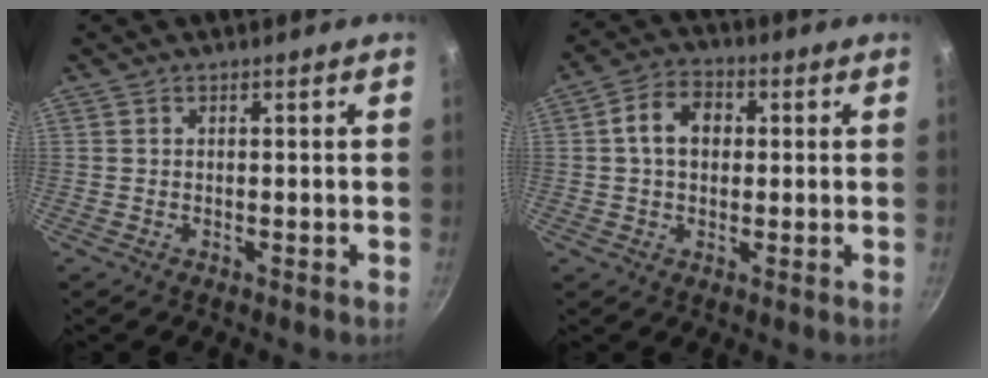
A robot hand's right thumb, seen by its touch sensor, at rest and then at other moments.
{"total": 7.9, "force": [1.0, 5.9, 5.1], "torque": [-0.066, 0.017, 0.006]}